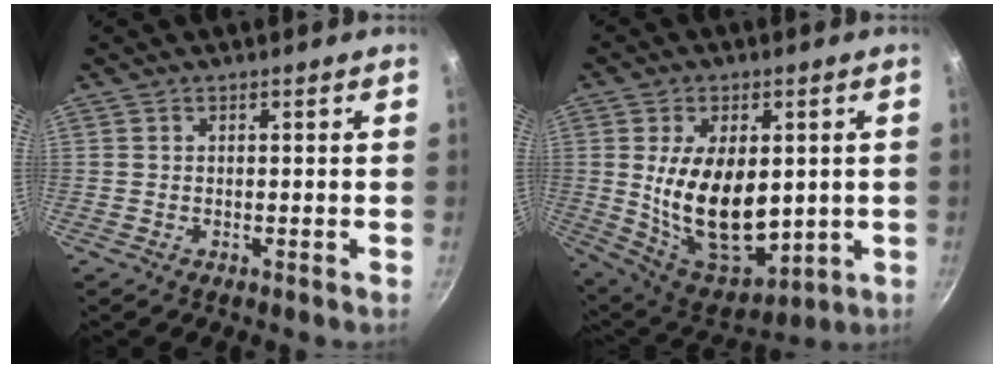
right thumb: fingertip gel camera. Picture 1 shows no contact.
{"total": 19.0, "force": [0.6, 11.5, 15.1], "torque": [-0.229, -0.030, 0.034]}